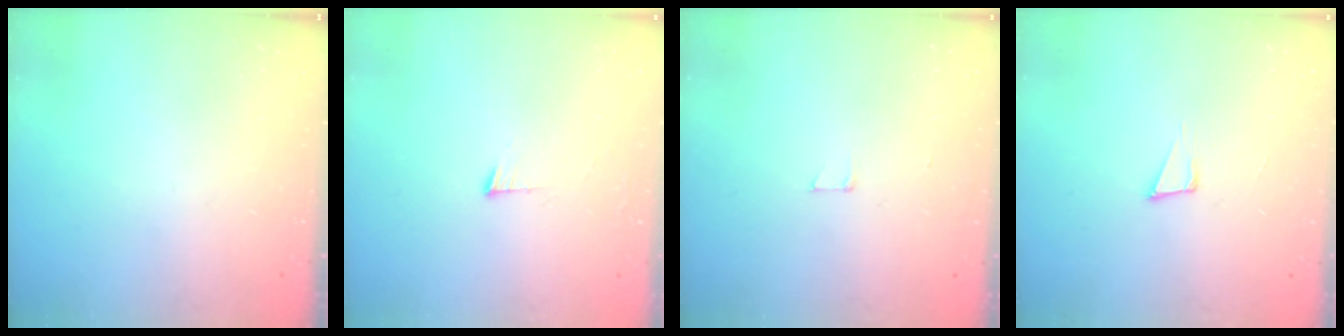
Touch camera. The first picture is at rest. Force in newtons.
{"total": 3.5, "press": 3.5, "slide": 0.5}
{"total": 2.9, "press": 2.9, "slide": 0.2}
{"total": 4.0, "press": 2.5, "slide": 3.1}